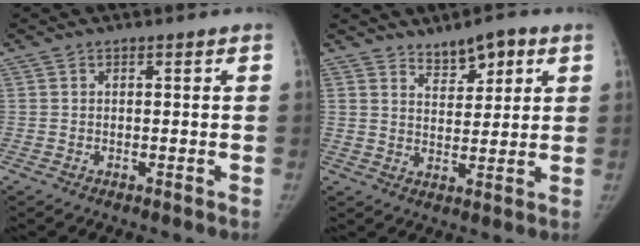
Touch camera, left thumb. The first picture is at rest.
{"total": 6.4, "force": [4.2, 3.0, 3.8], "torque": [-0.036, -0.026, 0.067]}